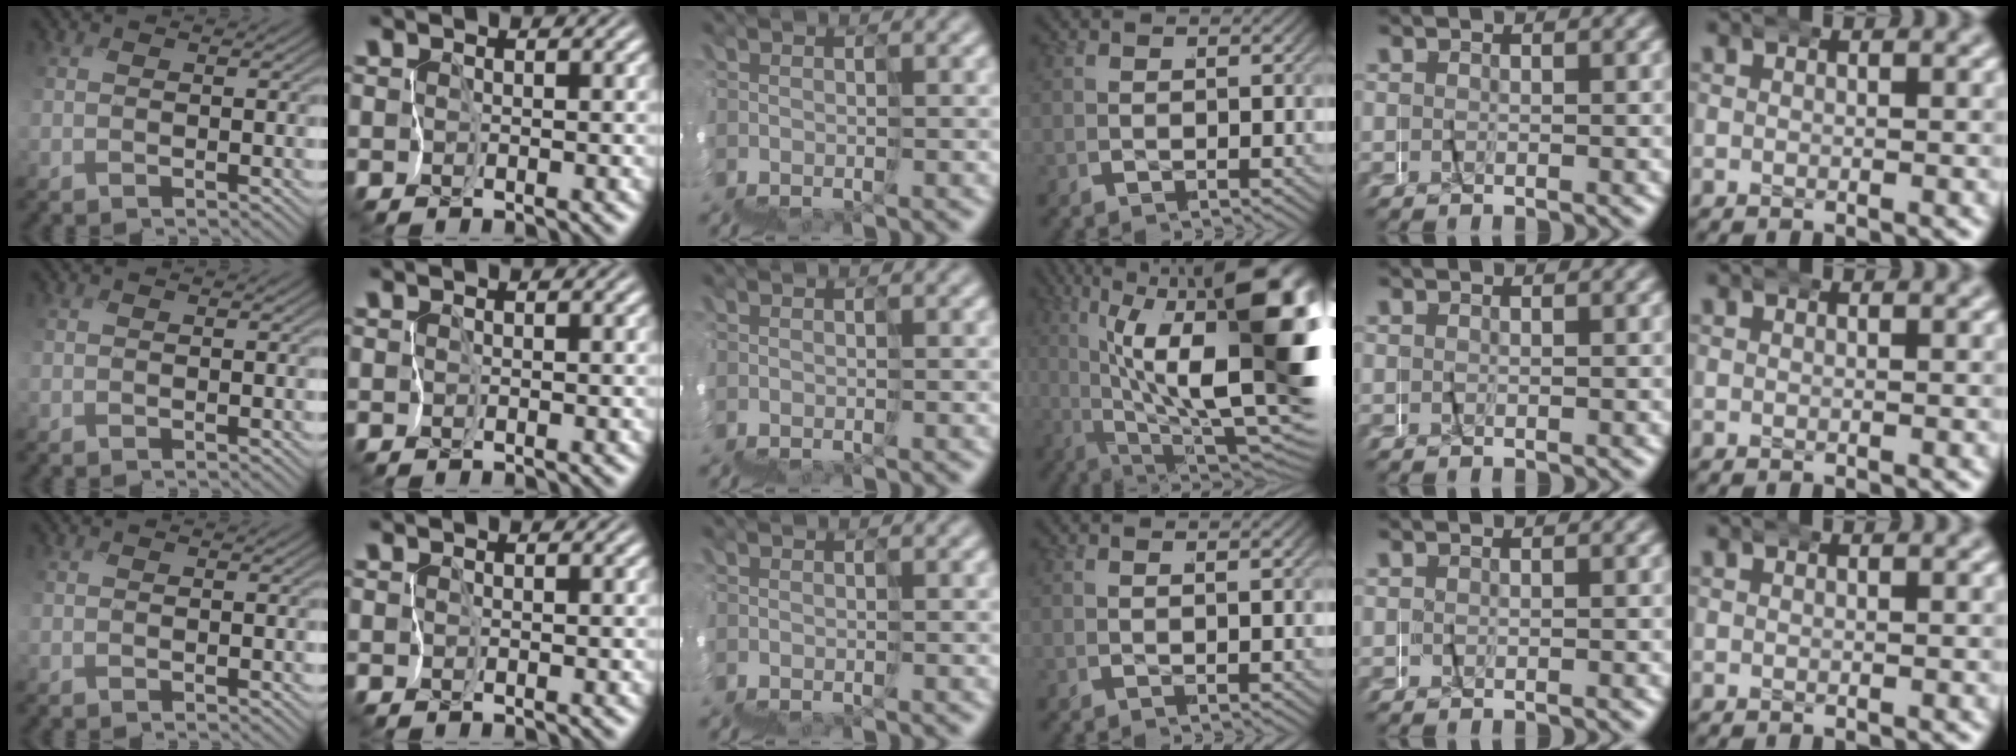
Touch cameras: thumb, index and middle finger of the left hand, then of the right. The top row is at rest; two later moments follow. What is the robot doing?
{"motion": "wrap", "object": "felt sheet"}